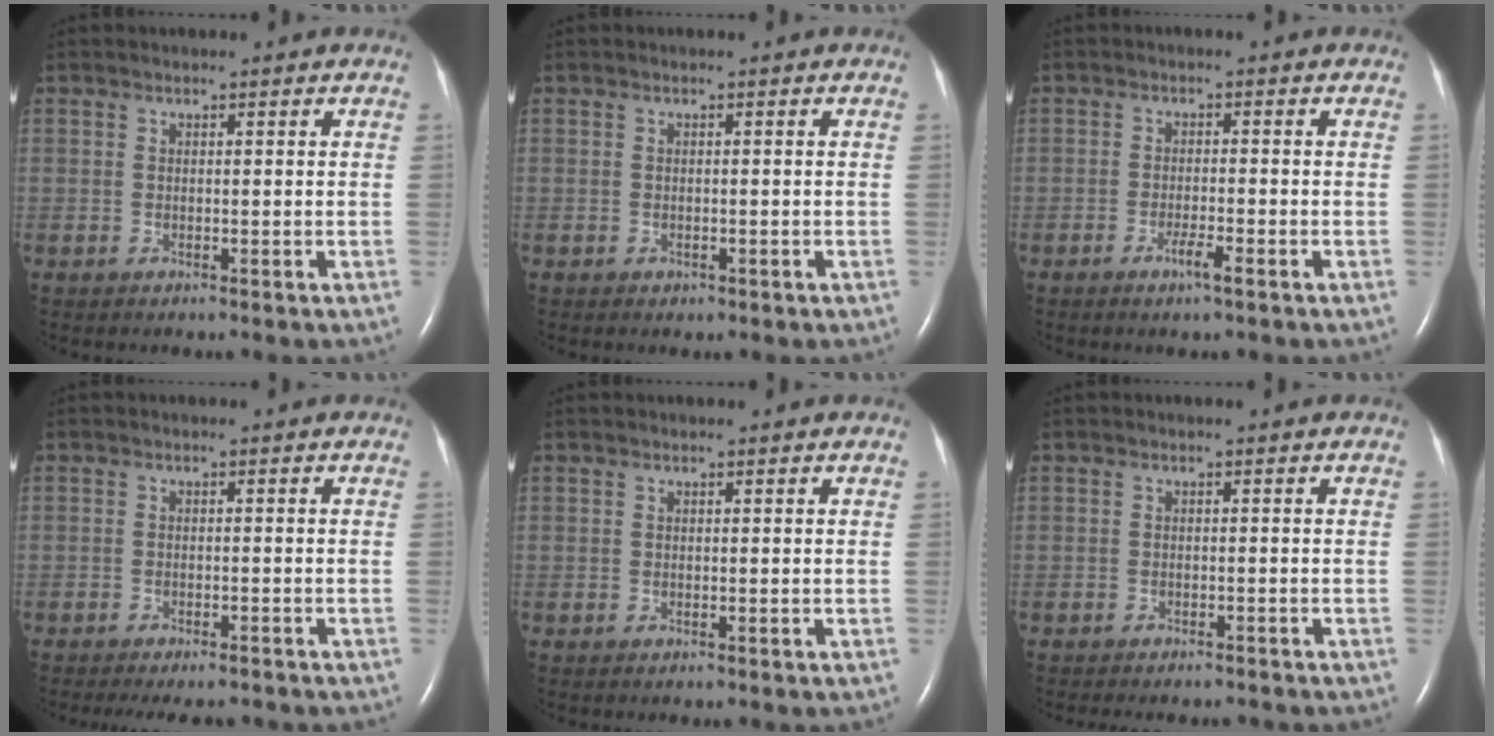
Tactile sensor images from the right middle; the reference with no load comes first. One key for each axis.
{"total": 0.7, "fx": -0.3, "fy": 0.5, "fz": 0.4, "tx": -0.005, "ty": 0.000, "tz": 0.000}
{"total": 2.7, "fx": -1.6, "fy": 0.1, "fz": 2.1, "tx": -0.039, "ty": -0.003, "tz": -0.028}
{"total": 7.7, "fx": -6.8, "fy": 2.1, "fz": 3.0, "tx": -0.037, "ty": -0.011, "tz": -0.085}
{"total": 0.0}
{"total": 6.0, "fx": -5.5, "fy": 1.6, "fz": 2.0, "tx": -0.022, "ty": -0.006, "tz": -0.067}